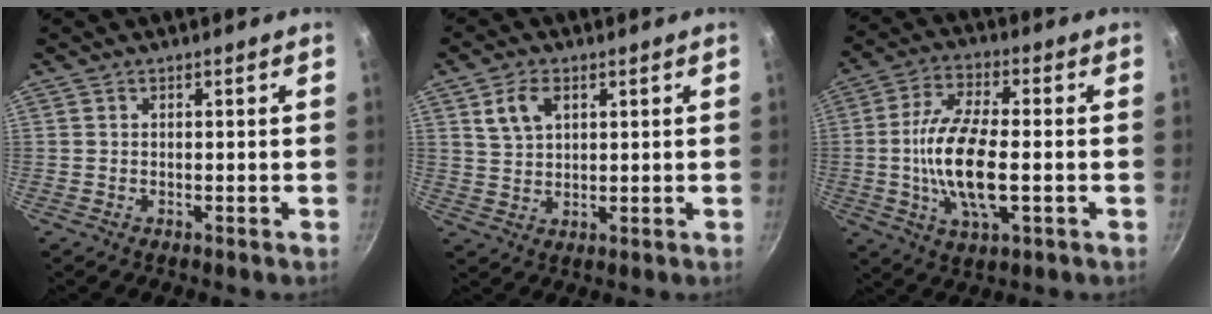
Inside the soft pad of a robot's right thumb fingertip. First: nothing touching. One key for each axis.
{"total": 5.7, "fx": 2.5, "fy": 3.5, "fz": 3.7, "tx": -0.059, "ty": -0.008, "tz": 0.052}
{"total": 14.3, "fx": -1.5, "fy": 5.6, "fz": 13.1, "tx": -0.261, "ty": 0.007, "tz": -0.028}